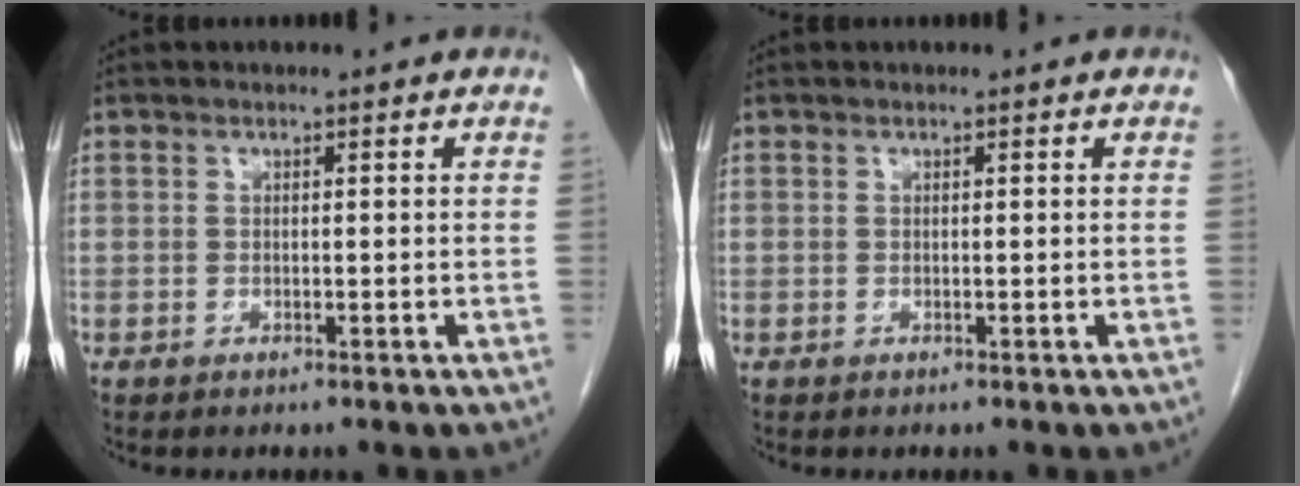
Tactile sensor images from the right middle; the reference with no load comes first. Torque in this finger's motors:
{"motor_torque": [-0.05, -0.05, 0.00, -0.01]}